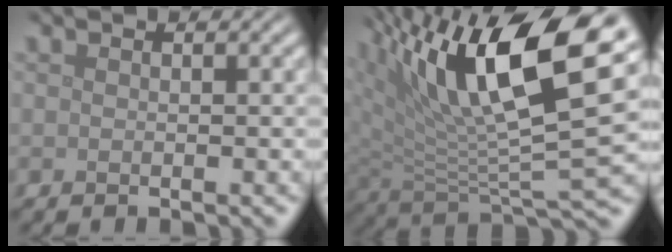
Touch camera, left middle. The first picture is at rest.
{"total": 15.4, "force": [7.4, 5.6, 12.3], "torque": [-0.226, 0.011, 0.137]}